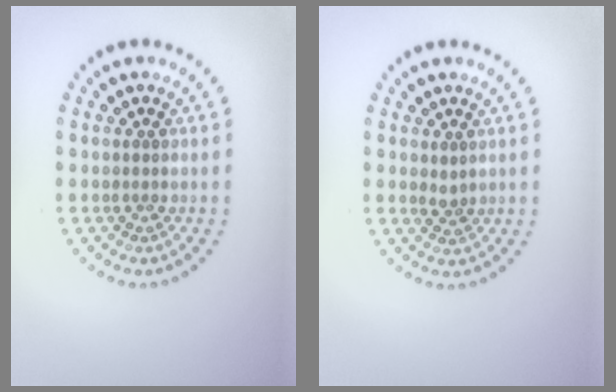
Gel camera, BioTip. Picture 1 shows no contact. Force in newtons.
{"total": 0.9, "press": 0.7, "slide": 0.6}